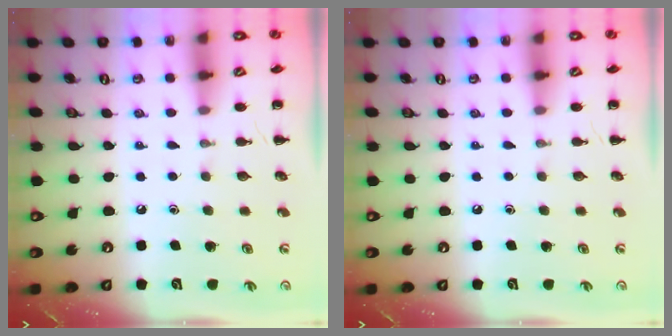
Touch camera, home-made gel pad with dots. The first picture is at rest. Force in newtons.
{"total": 0.0}